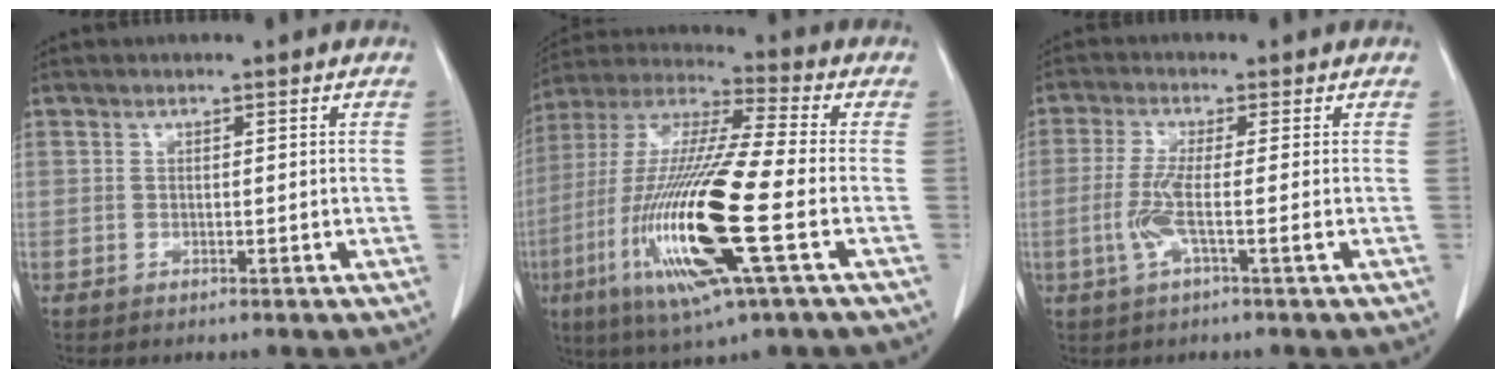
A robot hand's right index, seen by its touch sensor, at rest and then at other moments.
{"total": 21.4, "force": [-6.0, 1.7, 20.4], "torque": [-0.449, -0.032, -0.117]}
{"total": 4.5, "force": [-1.2, -0.4, 4.3], "torque": [-0.100, -0.007, -0.028]}